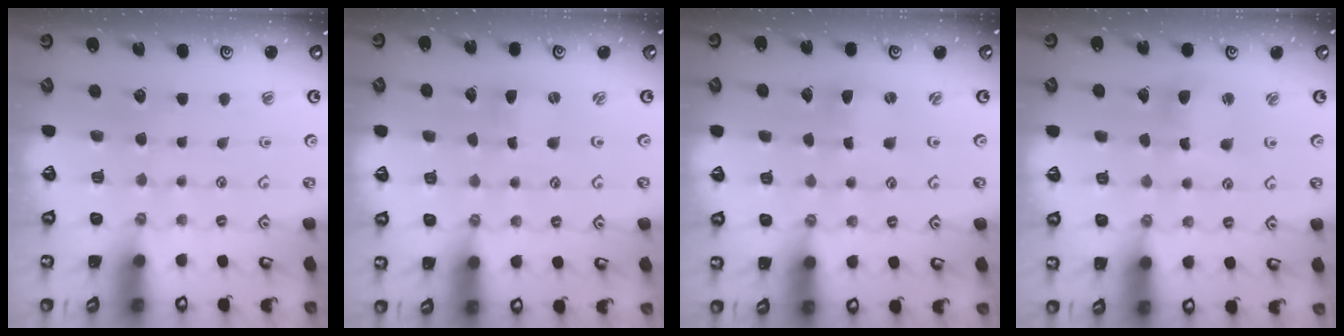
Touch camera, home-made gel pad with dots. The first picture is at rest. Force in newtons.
{"total": 0.0}
{"total": 0.0}
{"total": 5.1, "press": 5.1, "slide": 0.7}